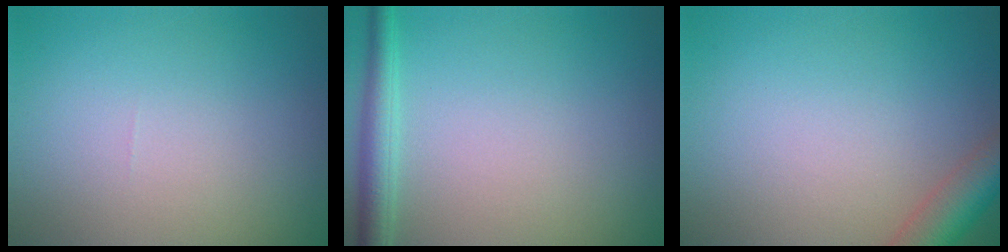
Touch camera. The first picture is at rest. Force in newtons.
{"total": 2.8, "press": 2.8, "slide": 0.2}
{"total": 4.3, "press": 4.3, "slide": 0.3}